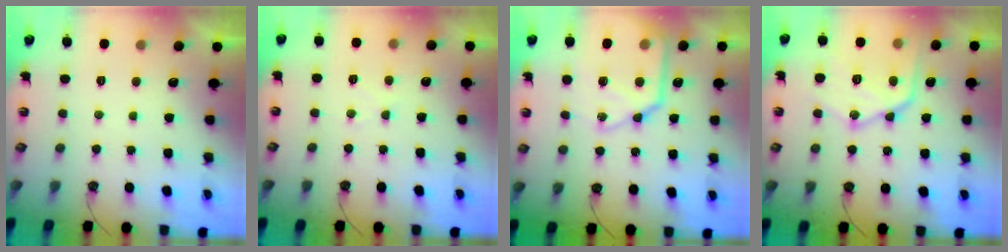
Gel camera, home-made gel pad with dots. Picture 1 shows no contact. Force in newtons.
{"total": 3.9, "press": 3.8, "slide": 0.7}
{"total": 17.8, "press": 17.7, "slide": 1.8}
{"total": 18.9, "press": 18.8, "slide": 1.7}